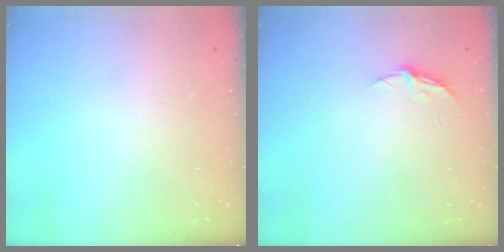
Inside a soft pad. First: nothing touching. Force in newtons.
{"total": 3.8, "press": 3.8, "slide": 0.3}